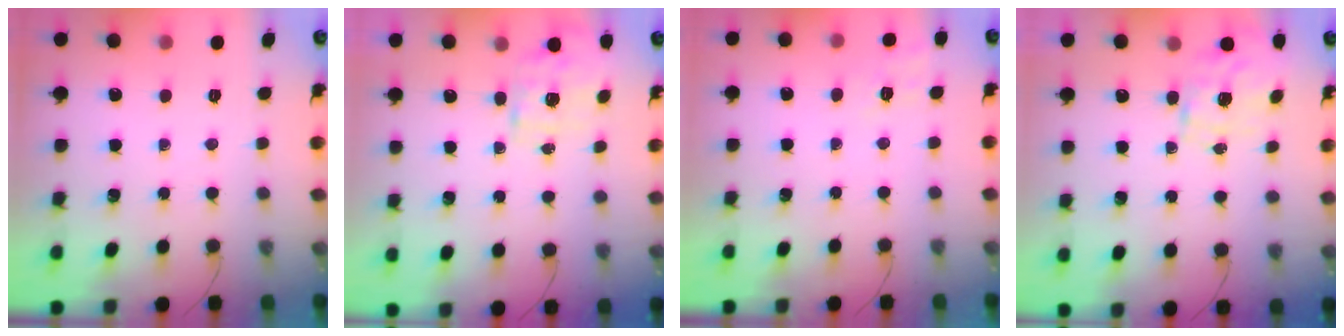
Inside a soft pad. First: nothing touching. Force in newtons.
{"total": 1.8, "press": 1.8, "slide": 0.5}
{"total": 9.1, "press": 8.9, "slide": 1.9}
{"total": 1.7, "press": 1.5, "slide": 0.8}